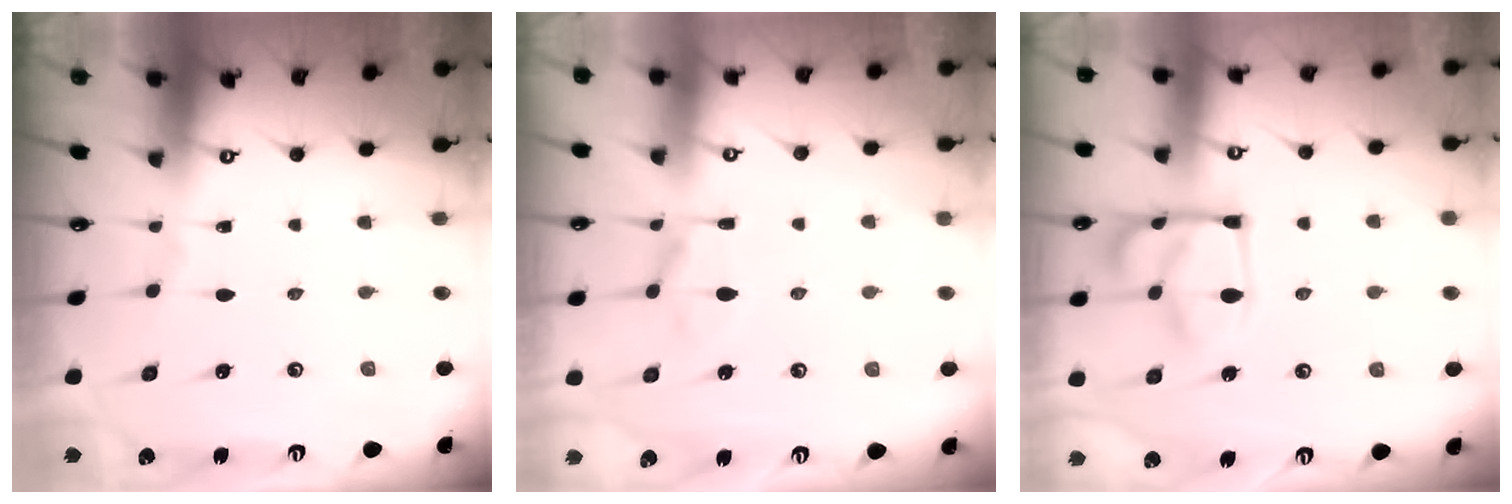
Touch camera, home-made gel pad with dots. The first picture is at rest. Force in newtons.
{"total": 1.9, "press": 1.4, "slide": 1.2}
{"total": 8.4, "press": 8.4, "slide": 0.7}